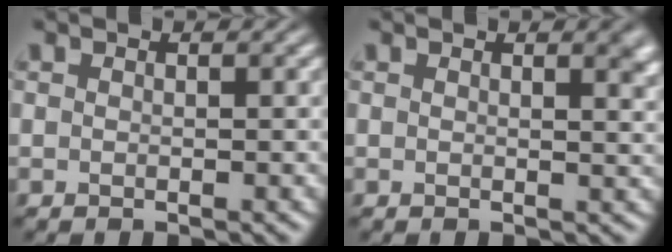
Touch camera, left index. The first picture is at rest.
{"total": 2.1, "force": [1.3, 0.8, 1.5], "torque": [-0.006, 0.003, 0.016]}